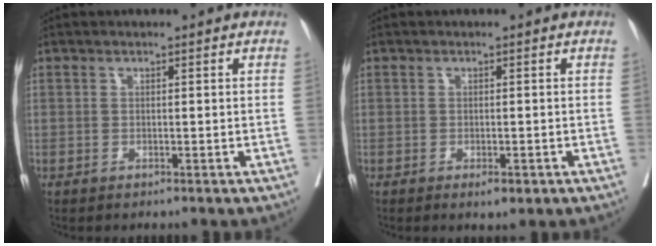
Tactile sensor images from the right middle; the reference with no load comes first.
{"total": 1.8, "force": [-0.9, 0.5, 1.4], "torque": [-0.021, -0.004, -0.008]}